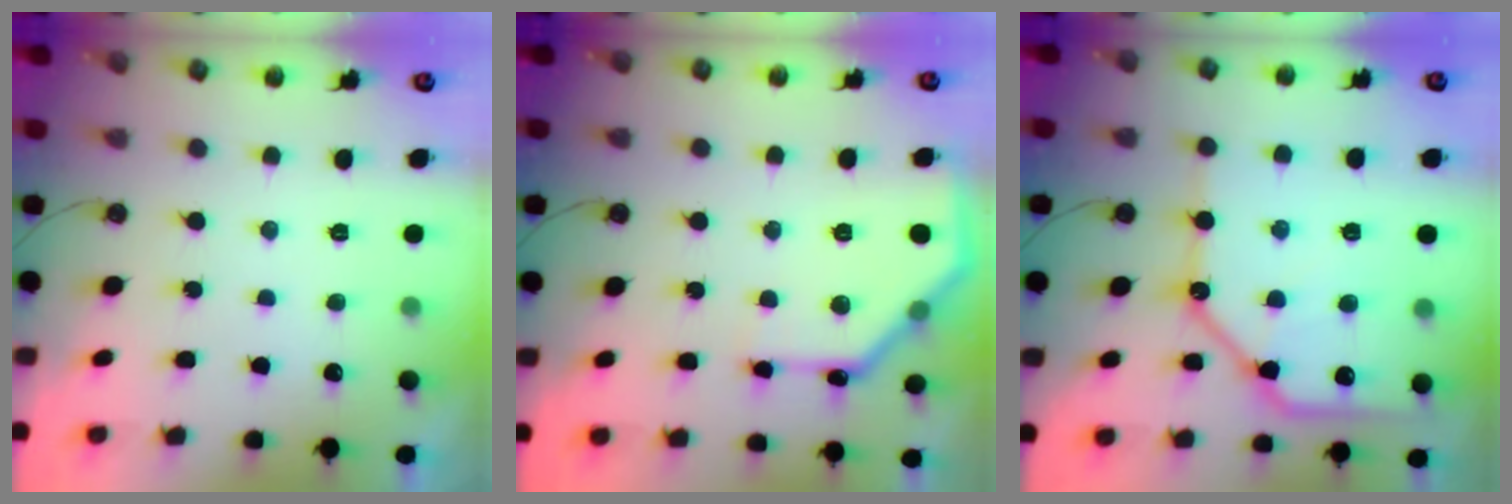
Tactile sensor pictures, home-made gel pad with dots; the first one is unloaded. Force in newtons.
{"total": 10.5, "press": 10.5, "slide": 0.3}
{"total": 18.6, "press": 18.4, "slide": 2.2}